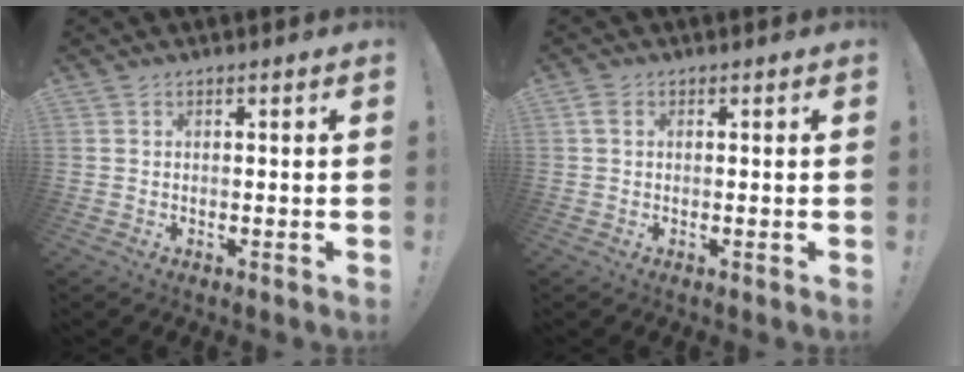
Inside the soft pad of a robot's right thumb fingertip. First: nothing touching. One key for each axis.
{"total": 1.8, "fx": 0.5, "fy": 1.1, "fz": 1.2, "tx": -0.016, "ty": 0.002, "tz": 0.009}